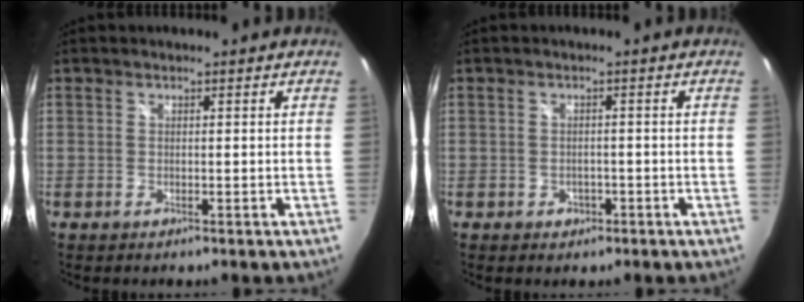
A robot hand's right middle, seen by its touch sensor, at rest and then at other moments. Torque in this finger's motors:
{"motor_torque": [0.78, 0.07, 0.00, 0.00]}